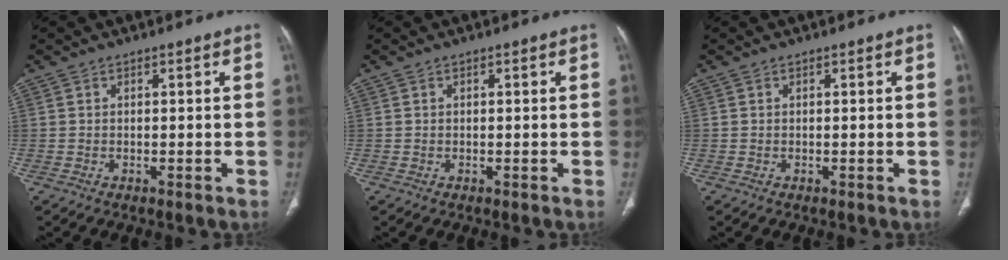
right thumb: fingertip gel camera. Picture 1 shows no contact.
{"total": 0.0}
{"total": 0.0}